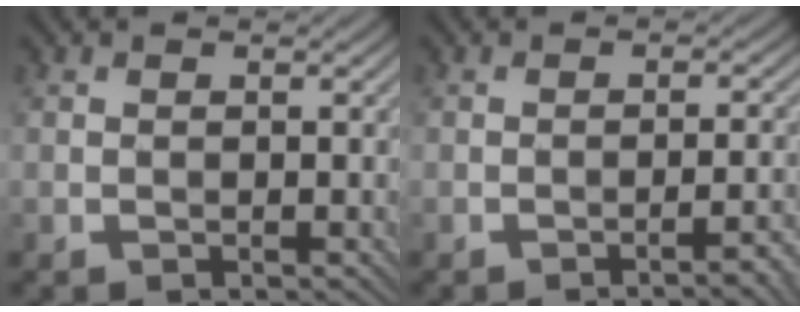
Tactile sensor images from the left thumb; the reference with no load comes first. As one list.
[{"total": 3.9, "force": [-2.1, 0.7, 3.2], "torque": [-0.038, 0.016, -0.037]}]